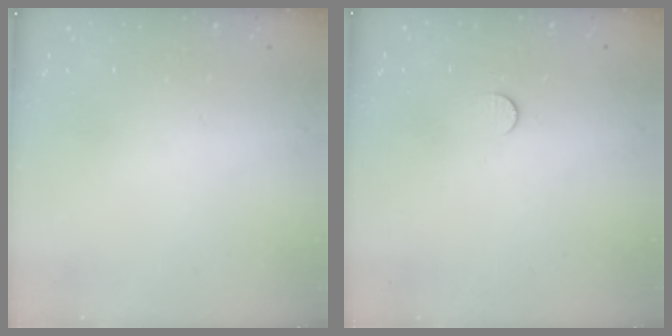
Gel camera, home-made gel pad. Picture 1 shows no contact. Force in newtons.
{"total": 5.2, "press": 5.2, "slide": 0.5}